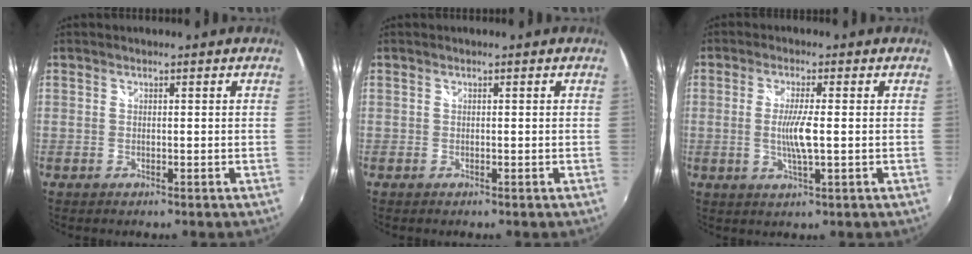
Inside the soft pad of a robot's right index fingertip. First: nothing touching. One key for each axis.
{"total": 0.0}
{"total": 5.2, "fx": -0.3, "fy": 0.3, "fz": 5.2, "tx": -0.098, "ty": -0.007, "tz": -0.007}